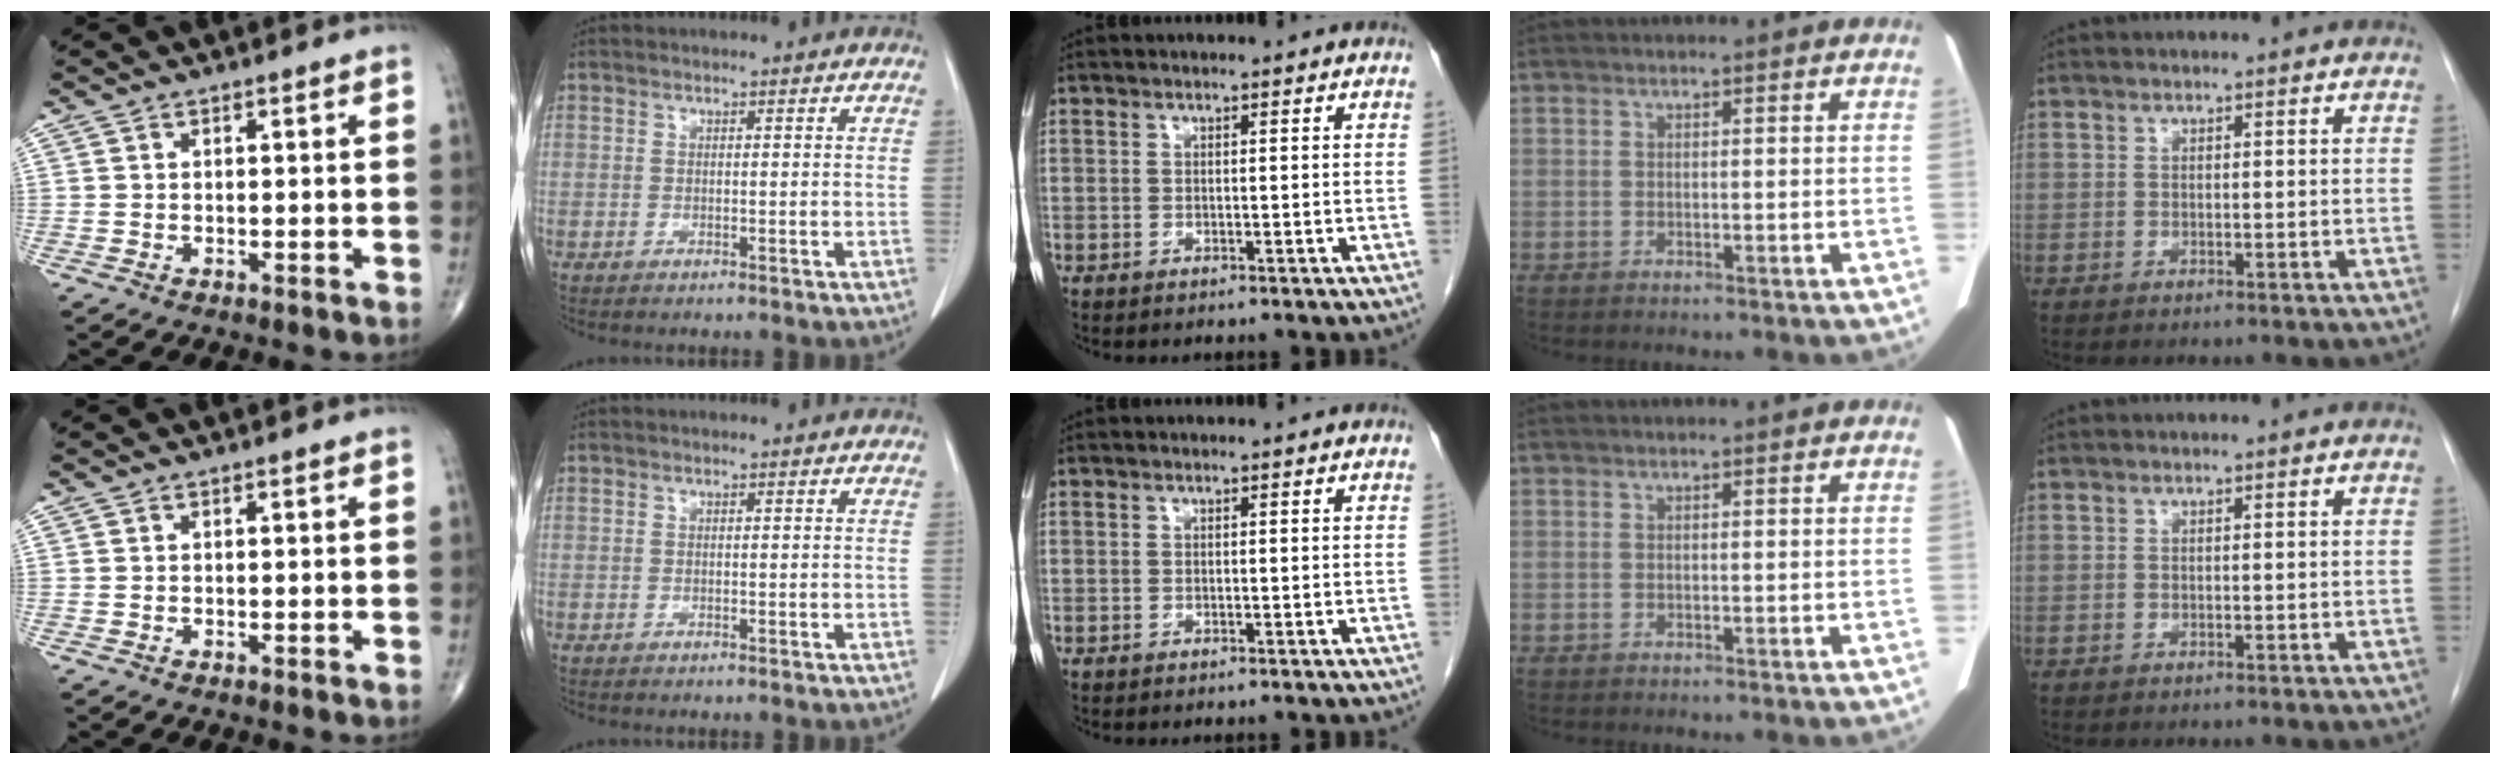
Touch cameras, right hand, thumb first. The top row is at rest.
{}